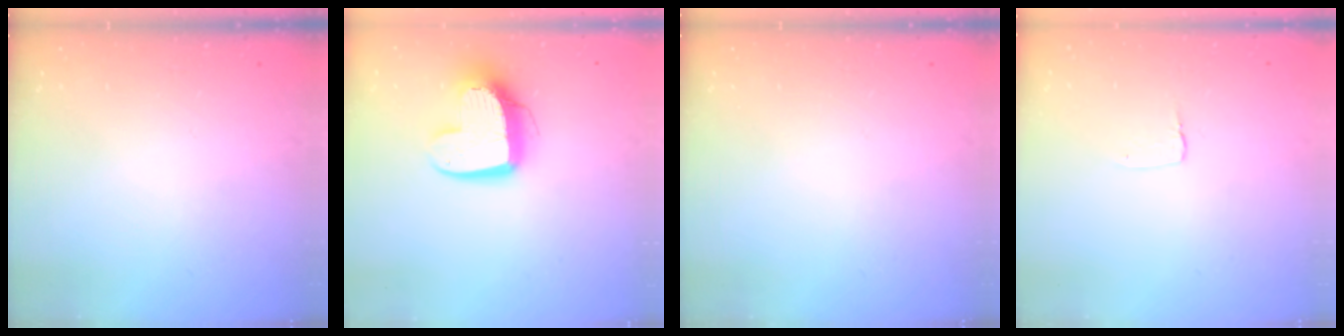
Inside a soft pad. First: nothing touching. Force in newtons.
{"total": 13.3, "press": 13.2, "slide": 1.2}
{"total": 0.0}
{"total": 2.7, "press": 2.7, "slide": 0.2}